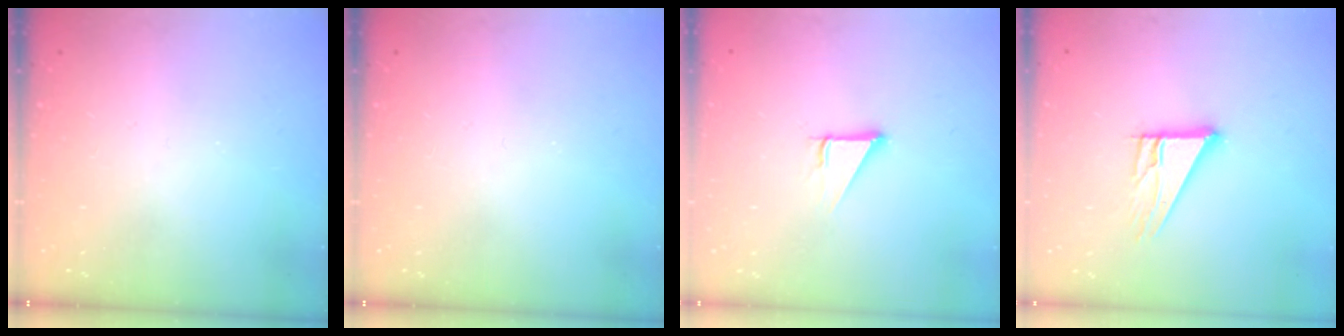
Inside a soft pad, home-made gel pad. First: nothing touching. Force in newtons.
{"total": 0.0}
{"total": 3.7, "press": 3.7, "slide": 0.2}
{"total": 10.7, "press": 10.7, "slide": 0.7}